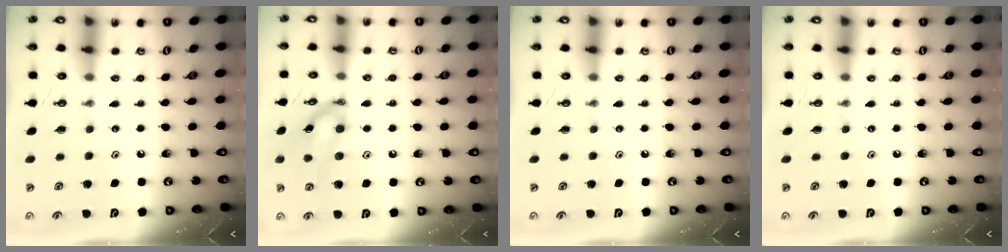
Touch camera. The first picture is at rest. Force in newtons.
{"total": 12.0, "press": 12.0, "slide": 0.7}
{"total": 0.0}
{"total": 0.0}